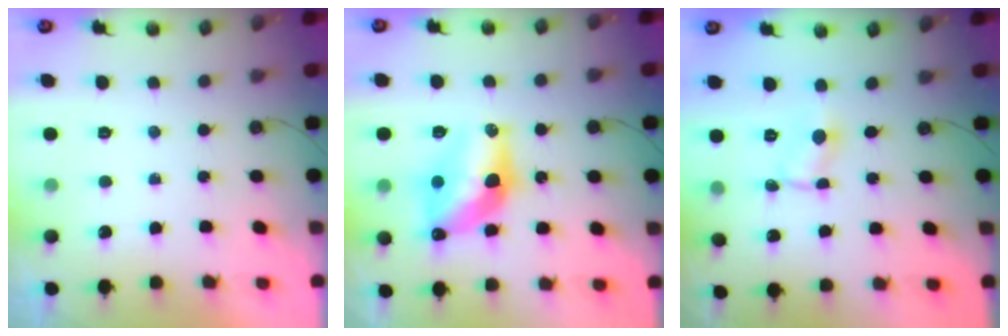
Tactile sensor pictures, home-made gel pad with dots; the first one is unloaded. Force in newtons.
{"total": 13.8, "press": 13.8, "slide": 0.8}
{"total": 0.9, "press": 0.8, "slide": 0.2}